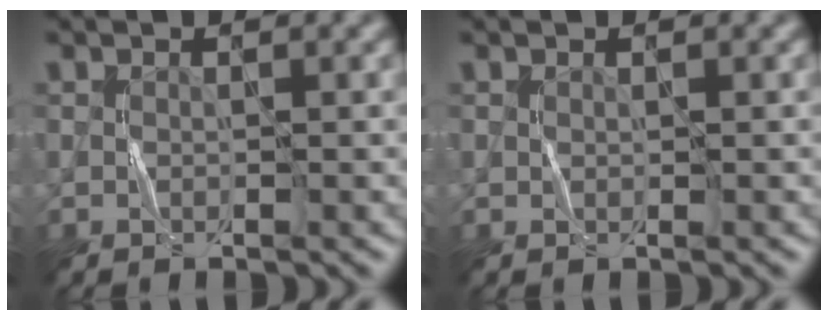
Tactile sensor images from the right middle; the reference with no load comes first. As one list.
[{"total": 0.0}]